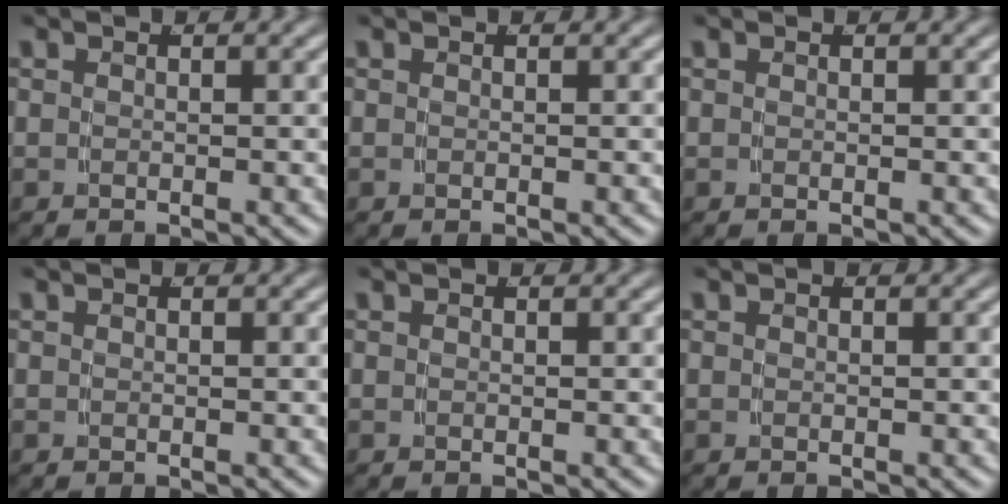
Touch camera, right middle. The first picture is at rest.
{"total": 0.0}
{"total": 0.0}
{"total": 0.0}
{"total": 0.0}
{"total": 0.0}